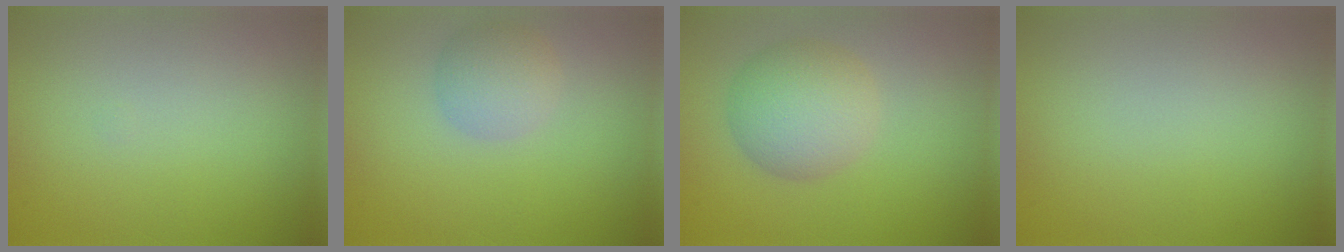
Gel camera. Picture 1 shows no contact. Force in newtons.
{"total": 2.8, "press": 2.8, "slide": 0.2}
{"total": 5.1, "press": 5.1, "slide": 0.1}
{"total": 0.0}